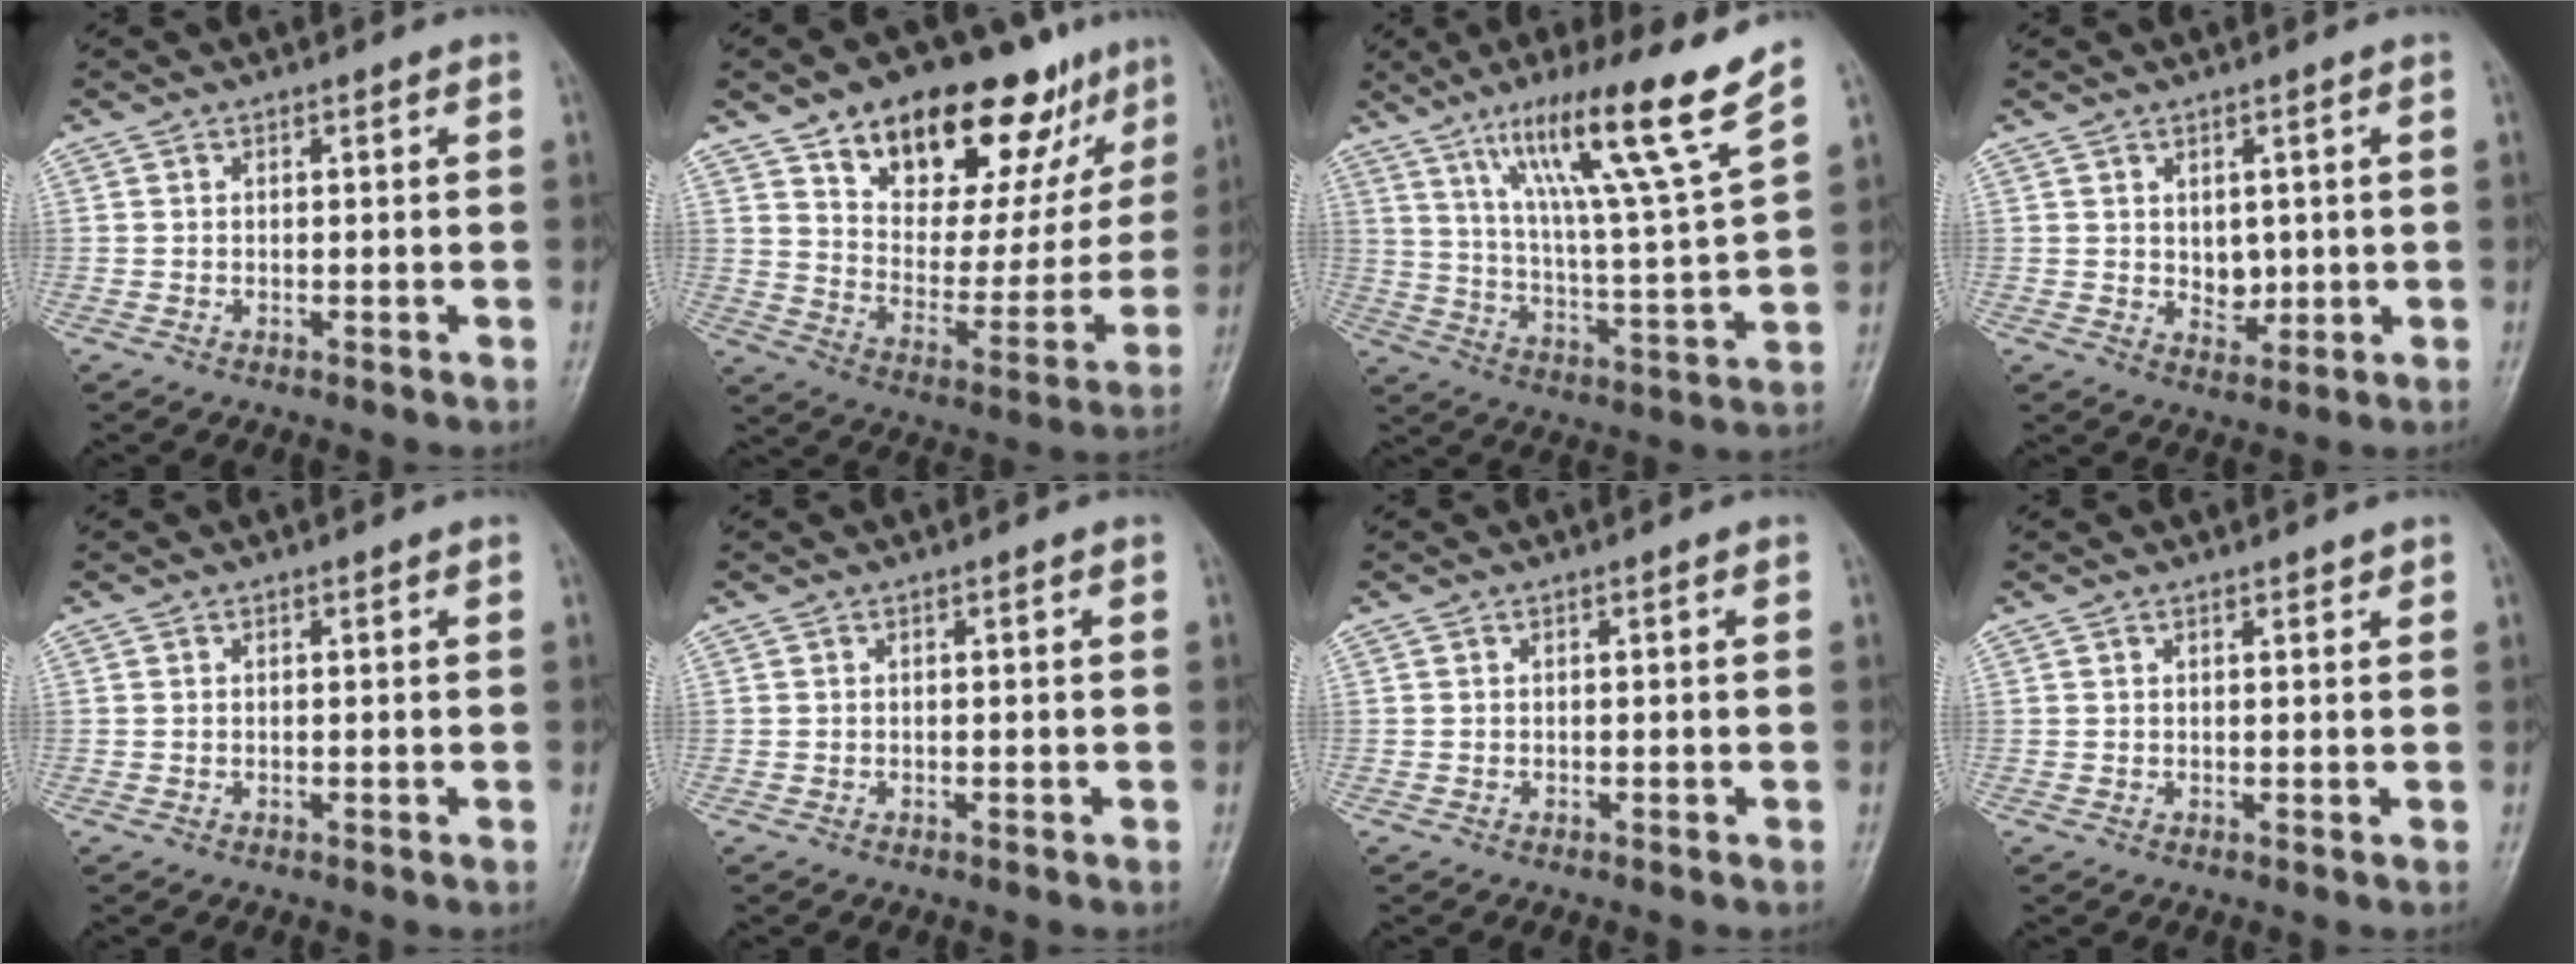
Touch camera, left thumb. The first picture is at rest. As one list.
[{"total": 24.0, "force": [15.0, 11.6, 14.8], "torque": [-0.159, -0.050, 0.236]}, {"total": 18.6, "force": [12.0, -0.5, 14.2], "torque": [-0.218, -0.060, 0.197]}, {"total": 3.9, "force": [0.6, 2.9, 2.5], "torque": [-0.023, -0.012, 0.020]}, {"total": 0.0}, {"total": 0.0}, {"total": 0.0}, {"total": 1.1, "force": [1.0, 0.4, 0.4], "torque": [-0.004, -0.005, 0.014]}]